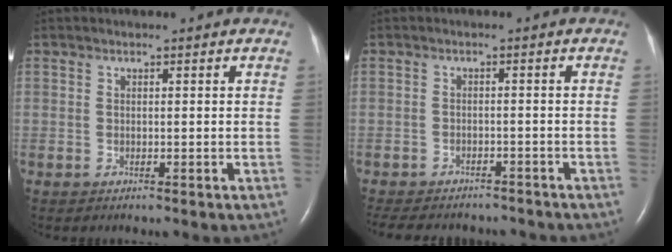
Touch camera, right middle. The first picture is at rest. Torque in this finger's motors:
{"motor_torque": [0.26, -0.36, 0.10, 0.07]}